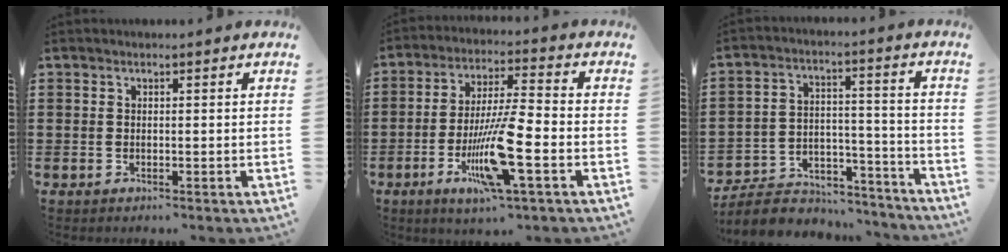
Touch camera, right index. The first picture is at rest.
{"total": 11.5, "force": [-4.0, 1.8, 10.6], "torque": [-0.213, -0.008, -0.076]}
{"total": 7.2, "force": [-6.6, 2.2, 1.6], "torque": [-0.041, 0.017, -0.132]}